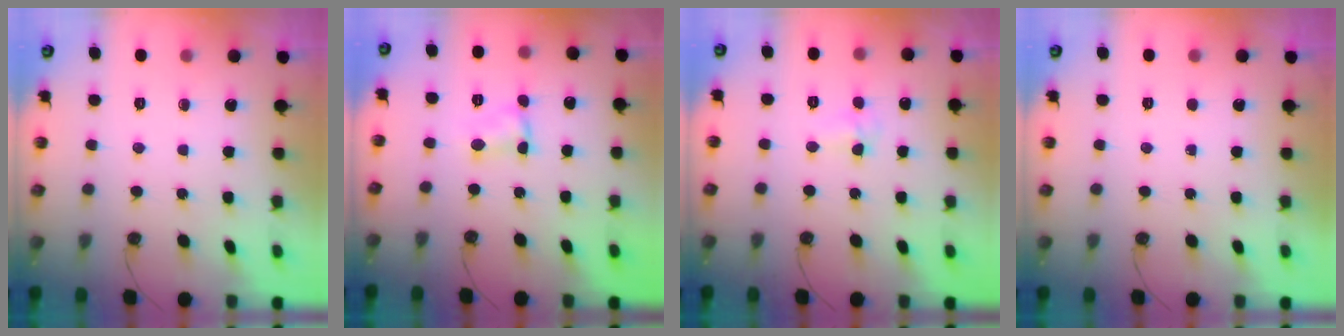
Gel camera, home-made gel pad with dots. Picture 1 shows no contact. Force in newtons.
{"total": 2.7, "press": 2.7, "slide": 0.4}
{"total": 3.0, "press": 2.8, "slide": 1.1}
{"total": 0.0}